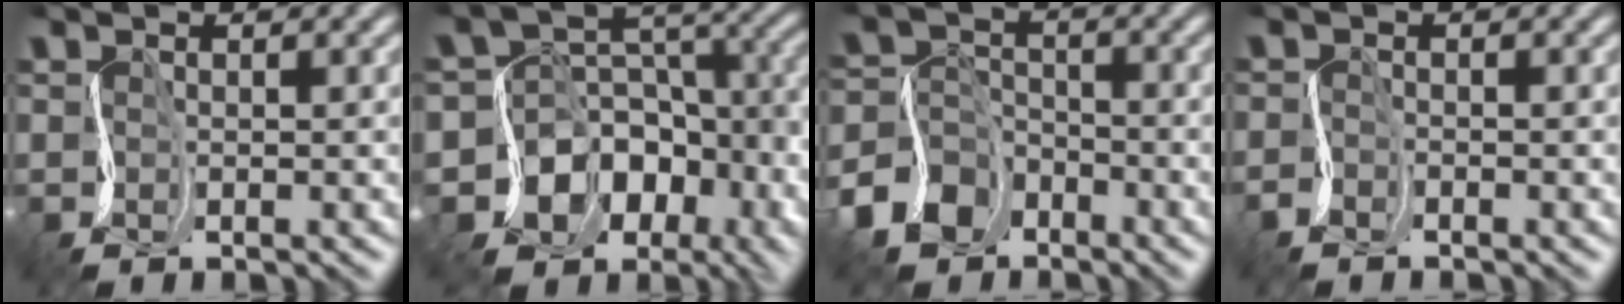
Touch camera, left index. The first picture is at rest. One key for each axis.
{"total": 12.9, "fx": -6.2, "fy": 10.4, "fz": 4.5, "tx": -0.067, "ty": 0.000, "tz": -0.101}
{"total": 6.0, "fx": -4.1, "fy": 4.1, "fz": 1.5, "tx": -0.027, "ty": -0.002, "tz": -0.083}
{"total": 0.9, "fx": -0.9, "fy": 0.1, "fz": 0.0, "tx": -0.005, "ty": -0.002, "tz": -0.023}